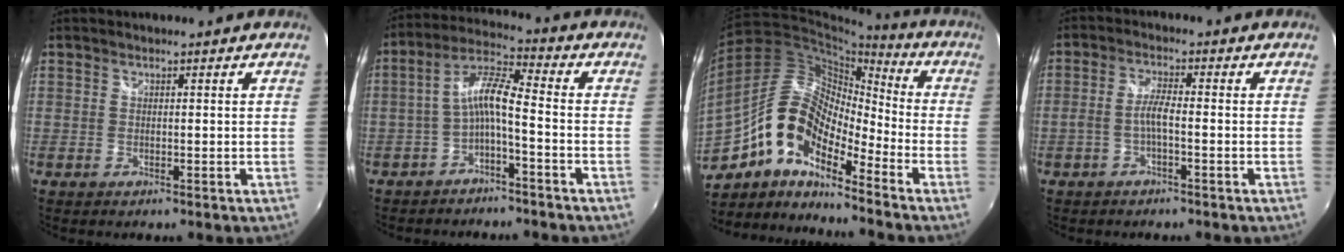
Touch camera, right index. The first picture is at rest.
{"total": 7.2, "force": [-2.8, 1.3, 6.5], "torque": [-0.152, 0.018, -0.053]}
{"total": 15.6, "force": [-8.5, 6.8, 11.2], "torque": [-0.199, 0.010, -0.178]}
{"total": 3.3, "force": [-1.4, 0.3, 2.9], "torque": [-0.068, 0.007, -0.027]}